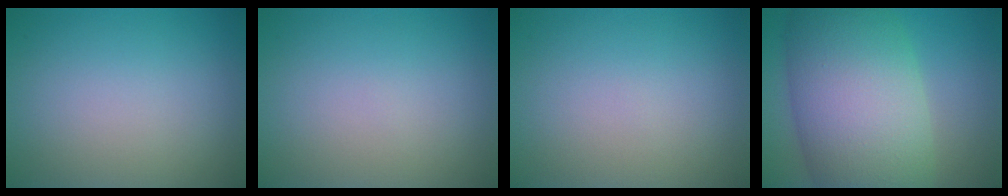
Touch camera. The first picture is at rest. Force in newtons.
{"total": 0.0}
{"total": 0.0}
{"total": 13.7, "press": 13.7, "slide": 0.5}